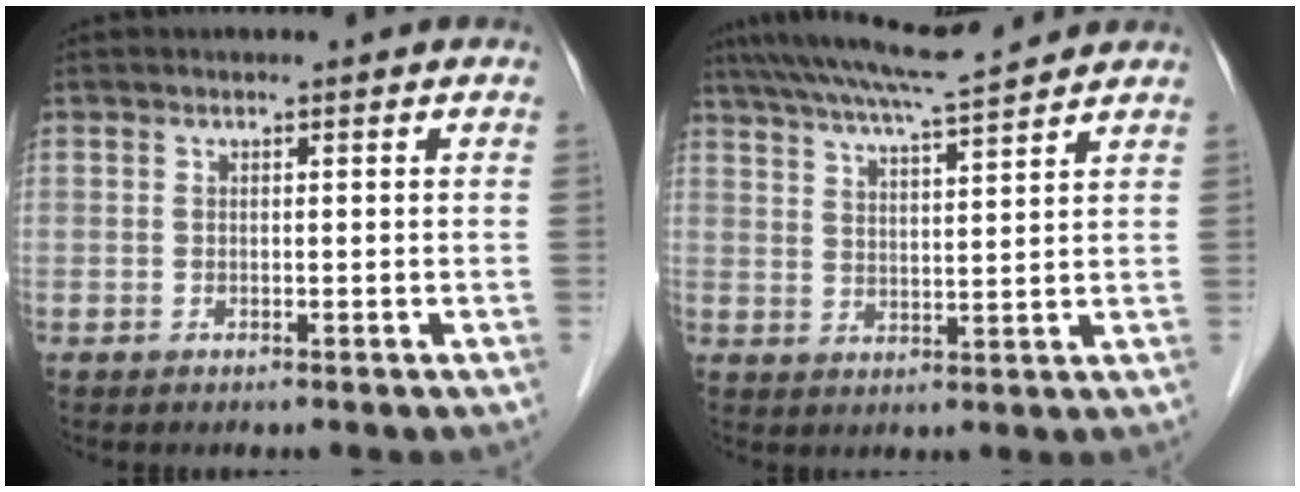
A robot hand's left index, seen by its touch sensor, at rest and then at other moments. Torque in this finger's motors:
{"motor_torque": [0.92, -1.18, 0.39, 0.11]}